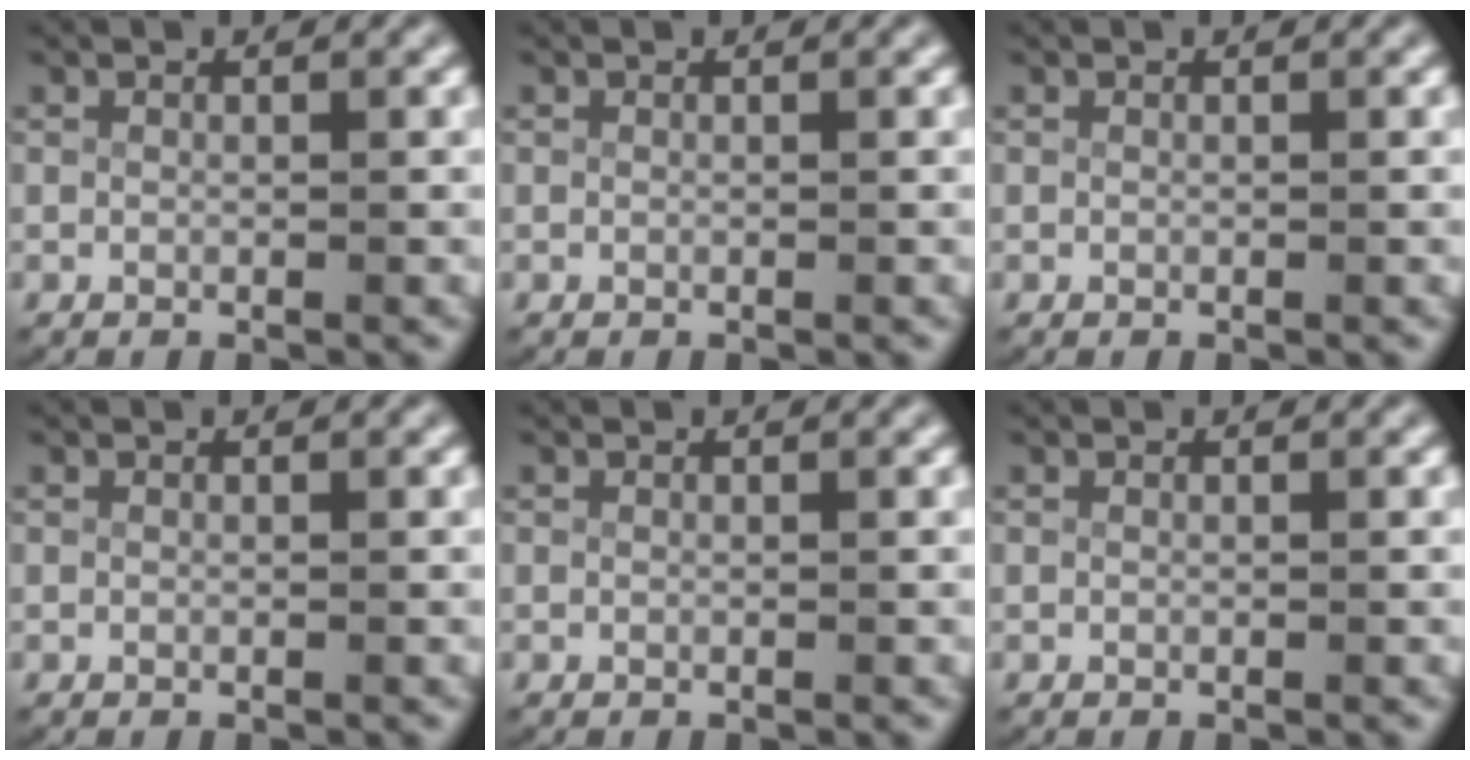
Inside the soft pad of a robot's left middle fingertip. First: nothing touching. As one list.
[{"total": 0.0}, {"total": 0.0}, {"total": 0.0}, {"total": 0.0}, {"total": 0.0}]